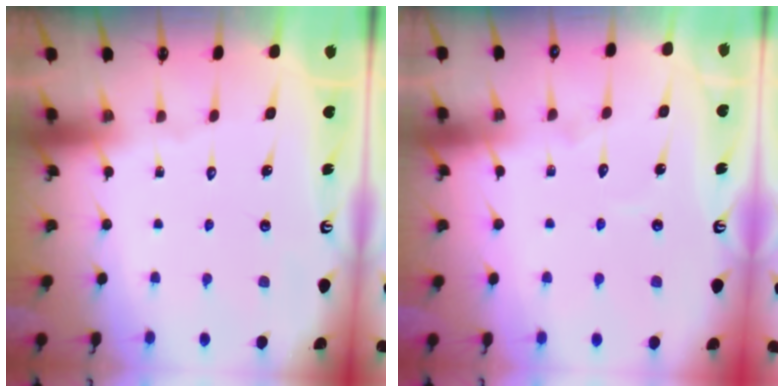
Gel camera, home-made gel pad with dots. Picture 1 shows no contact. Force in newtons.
{"total": 4.0, "press": 4.0, "slide": 0.3}